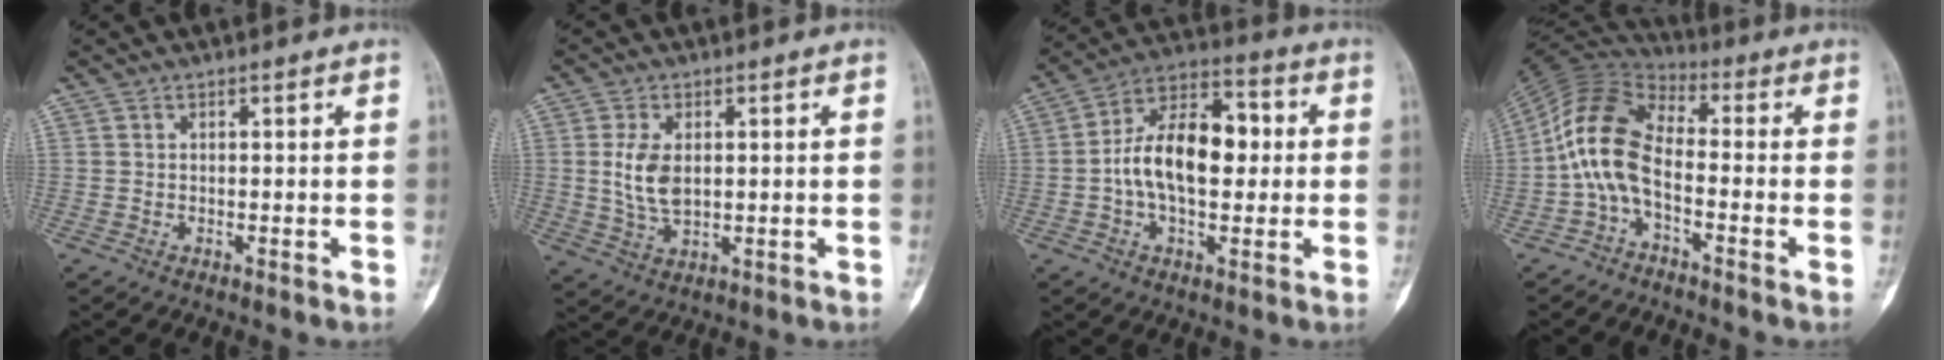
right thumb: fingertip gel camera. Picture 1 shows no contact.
{"total": 6.7, "force": [0.8, 3.9, 5.4], "torque": [-0.105, -0.007, 0.023]}
{"total": 15.3, "force": [0.1, 8.8, 12.6], "torque": [-0.198, 0.035, -0.008]}
{"total": 11.0, "force": [-2.3, 5.8, 9.0], "torque": [-0.173, 0.048, -0.063]}